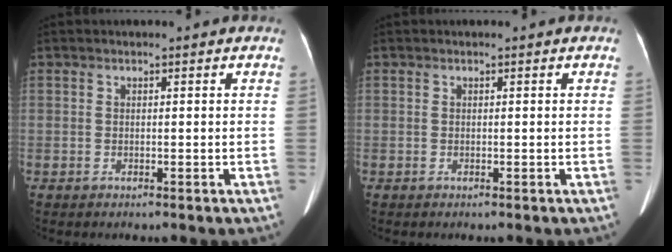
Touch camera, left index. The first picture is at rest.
{"total": 0.0}